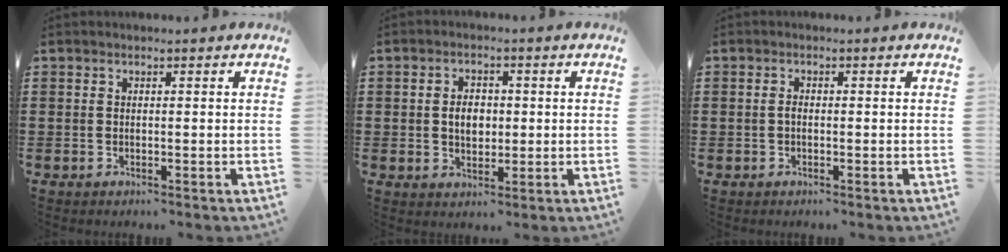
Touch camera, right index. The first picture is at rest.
{"total": 3.6, "force": [0.1, 2.4, 2.7], "torque": [-0.043, 0.003, -0.005]}
{"total": 0.9, "force": [-0.3, 0.4, 0.7], "torque": [-0.024, -0.005, -0.007]}